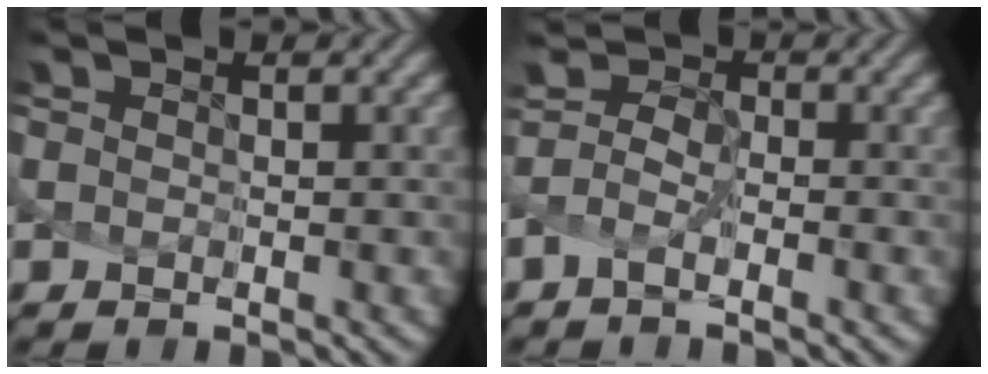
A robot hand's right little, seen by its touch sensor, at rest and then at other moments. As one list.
[{"total": 1.9, "force": [-1.3, 0.4, 1.3], "torque": [-0.033, 0.001, -0.033]}]